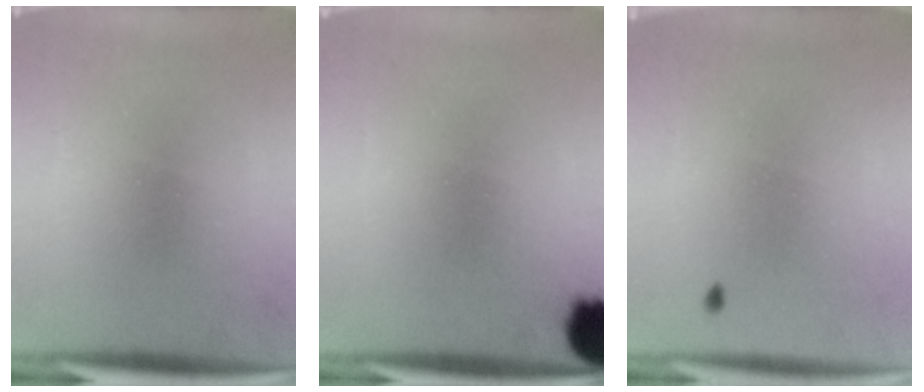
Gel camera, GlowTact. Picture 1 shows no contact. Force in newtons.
{"total": 9.7}
{"total": 0.9}